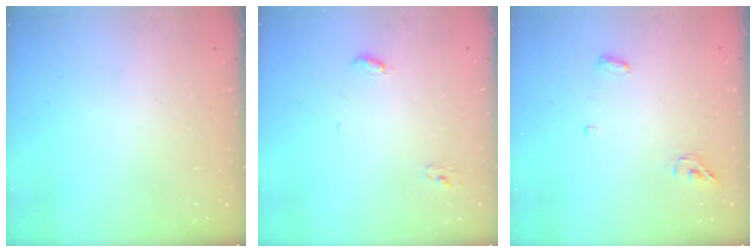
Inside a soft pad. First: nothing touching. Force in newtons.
{"total": 4.2, "press": 4.2, "slide": 0.3}
{"total": 4.4, "press": 4.3, "slide": 0.9}